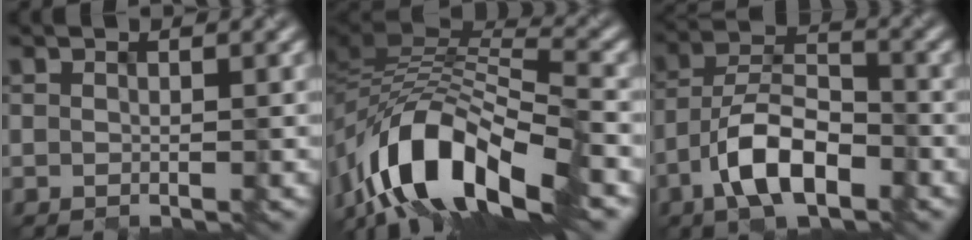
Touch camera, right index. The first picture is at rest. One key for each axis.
{"total": 13.3, "fx": -9.4, "fy": 4.9, "fz": 8.0, "tx": -0.161, "ty": -0.003, "tz": -0.156}
{"total": 6.3, "fx": -4.4, "fy": 2.1, "fz": 4.0, "tx": -0.087, "ty": -0.002, "tz": -0.063}